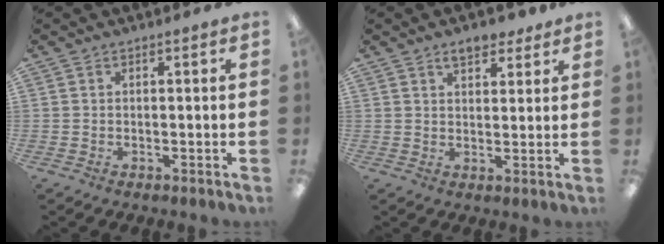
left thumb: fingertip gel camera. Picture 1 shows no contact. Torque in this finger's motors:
{"motor_torque": [1.47, 0.55, 0.92, -1.00, 0.09]}